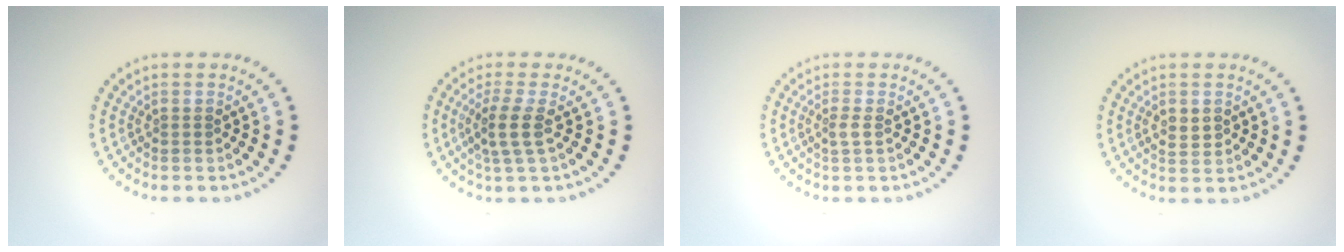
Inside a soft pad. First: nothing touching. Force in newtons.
{"total": 2.6, "press": 2.1, "slide": 1.6}
{"total": 1.0, "press": 0.7, "slide": 0.7}
{"total": 1.8, "press": 1.8, "slide": 0.2}